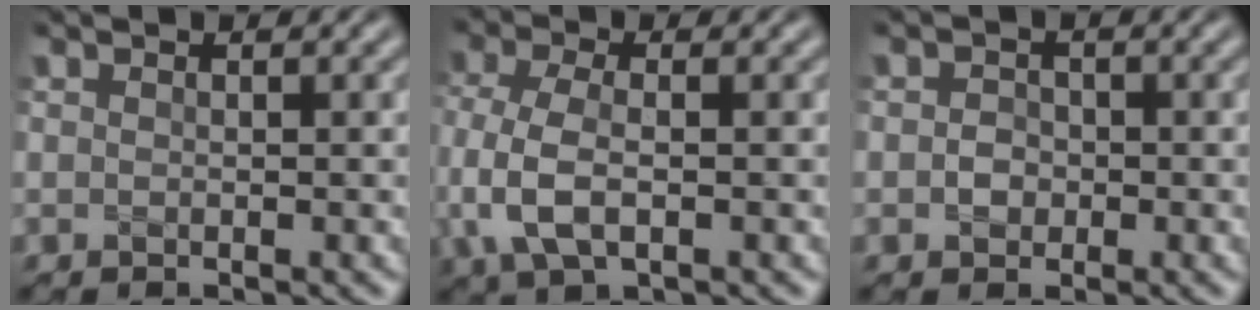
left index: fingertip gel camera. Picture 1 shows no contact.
{"total": 5.2, "force": [-1.1, 2.9, 4.1], "torque": [-0.102, 0.000, -0.027]}
{"total": 1.5, "force": [-0.2, 1.3, 0.6], "torque": [0.002, 0.000, -0.013]}